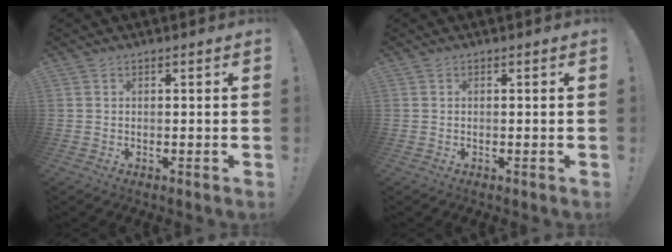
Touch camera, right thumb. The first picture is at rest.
{"total": 0.0}